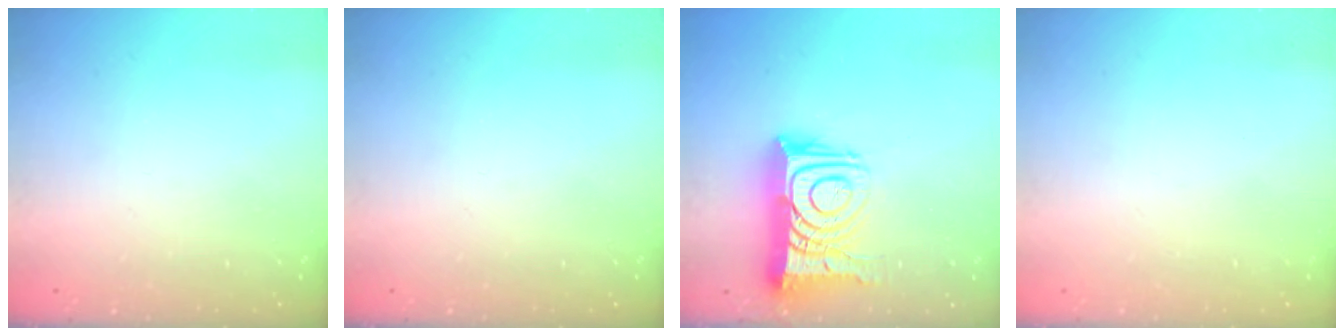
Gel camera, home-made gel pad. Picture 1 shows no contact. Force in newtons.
{"total": 0.0}
{"total": 15.5, "press": 15.4, "slide": 1.5}
{"total": 1.5, "press": 1.5, "slide": 0.1}